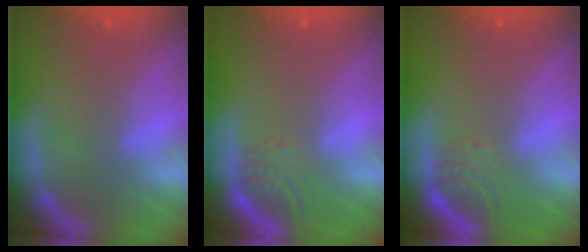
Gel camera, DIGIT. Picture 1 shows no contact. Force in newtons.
{"total": 3.0}
{"total": 3.0}